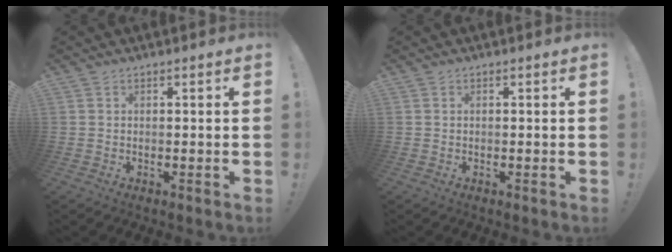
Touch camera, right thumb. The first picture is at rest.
{"total": 0.0}